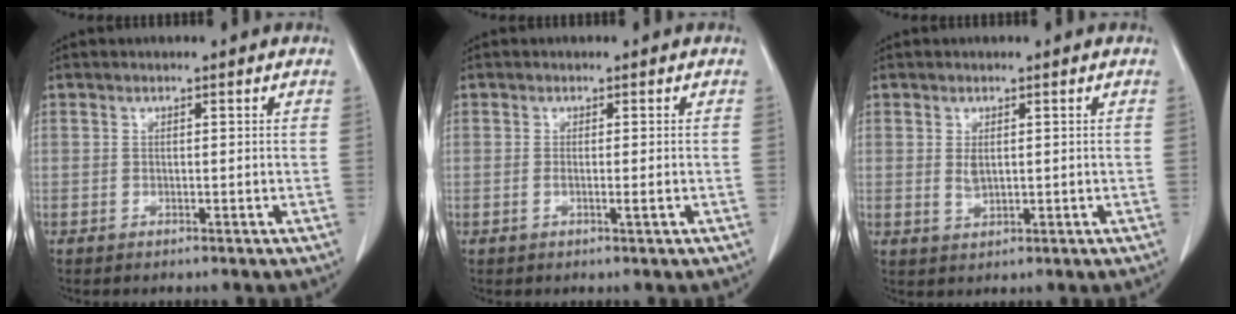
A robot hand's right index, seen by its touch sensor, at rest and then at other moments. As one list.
[{"total": 1.7, "force": [-0.4, 0.1, 1.6], "torque": [-0.030, -0.001, -0.004]}, {"total": 2.4, "force": [0.3, 1.4, 2.0], "torque": [-0.040, 0.000, 0.012]}]